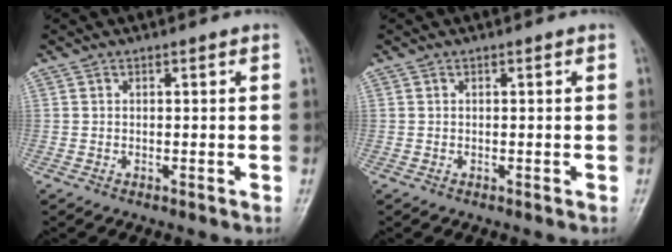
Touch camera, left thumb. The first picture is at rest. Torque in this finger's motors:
{"motor_torque": [0.00, 0.00, -0.04, -0.04, 0.00]}